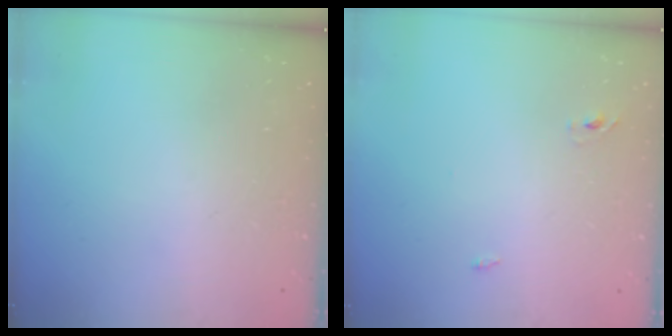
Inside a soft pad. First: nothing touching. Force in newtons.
{"total": 2.4, "press": 2.2, "slide": 1.0}